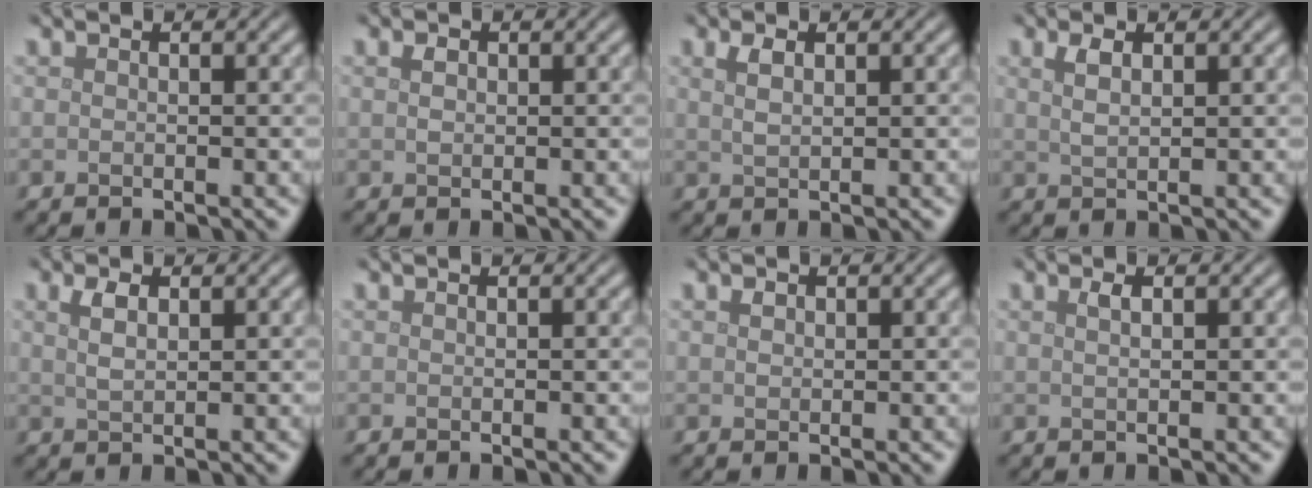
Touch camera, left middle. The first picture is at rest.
{"total": 1.0, "force": [0.3, 0.7, 0.6], "torque": [-0.012, 0.000, 0.005]}
{"total": 1.5, "force": [0.8, 0.6, 1.2], "torque": [-0.025, 0.000, 0.018]}
{"total": 1.6, "force": [0.9, 0.6, 1.3], "torque": [-0.027, 0.001, 0.020]}
{"total": 1.9, "force": [0.9, 0.8, 1.5], "torque": [-0.033, 0.001, 0.020]}
{"total": 0.0}
{"total": 0.7, "force": [0.3, 0.5, 0.4], "torque": [-0.008, -0.002, 0.006]}
{"total": 1.0, "force": [0.4, 0.3, 0.8], "torque": [-0.016, 0.002, 0.007]}